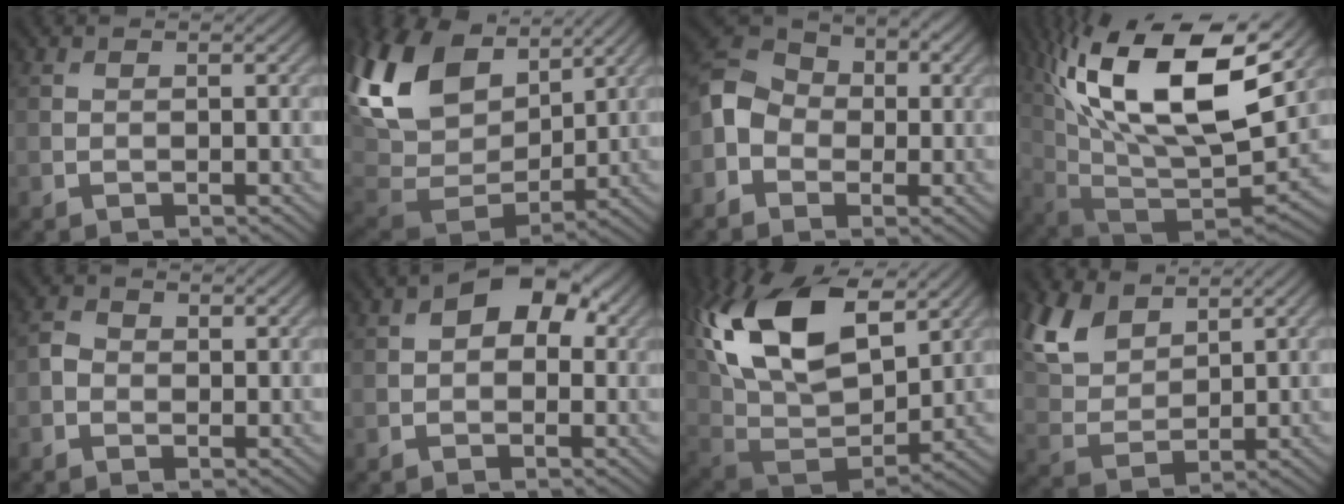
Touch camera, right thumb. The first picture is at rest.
{"total": 16.8, "force": [6.7, 10.8, 11.0], "torque": [-0.290, 0.027, 0.130]}
{"total": 6.3, "force": [-1.4, 5.1, 3.3], "torque": [-0.079, 0.008, -0.046]}
{"total": 19.8, "force": [7.8, 8.2, 16.3], "torque": [-0.323, 0.023, 0.134]}
{"total": 2.0, "force": [-0.2, 1.7, 1.0], "torque": [-0.023, 0.001, -0.010]}
{"total": 5.4, "force": [1.3, 3.6, 3.8], "torque": [-0.045, 0.003, 0.007]}
{"total": 20.1, "force": [8.8, 11.4, 14.1], "torque": [-0.316, 0.045, 0.154]}
{"total": 8.4, "force": [5.3, 4.6, 4.6], "torque": [-0.131, 0.008, 0.108]}